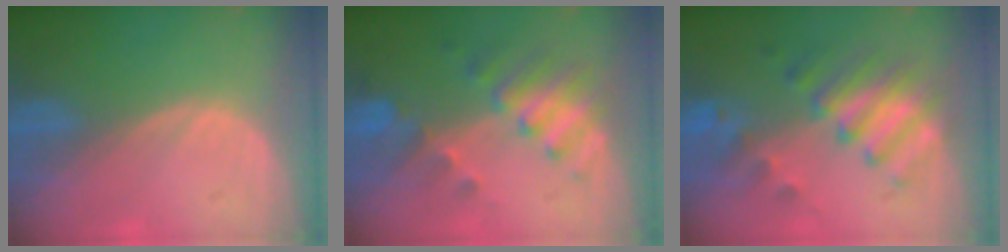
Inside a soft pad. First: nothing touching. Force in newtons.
{"total": 7.7, "press": 6.7, "slide": 3.6}
{"total": 7.8, "press": 7.6, "slide": 1.8}